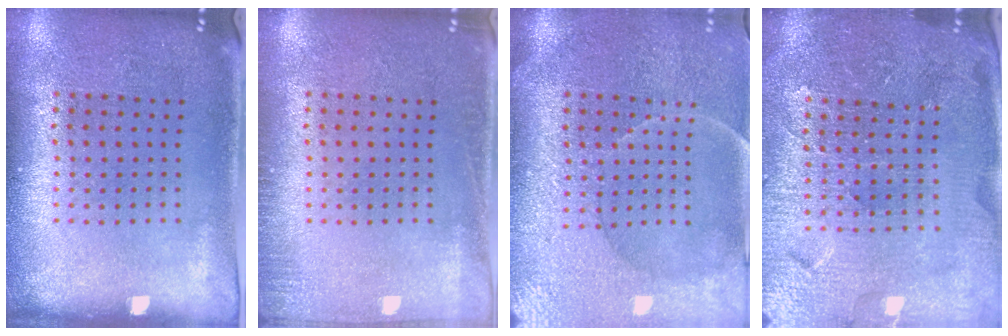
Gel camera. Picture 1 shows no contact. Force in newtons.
{"total": 1.3, "press": 1.3, "slide": 0.3}
{"total": 3.7, "press": 3.5, "slide": 1.1}
{"total": 4.6, "press": 4.3, "slide": 1.5}